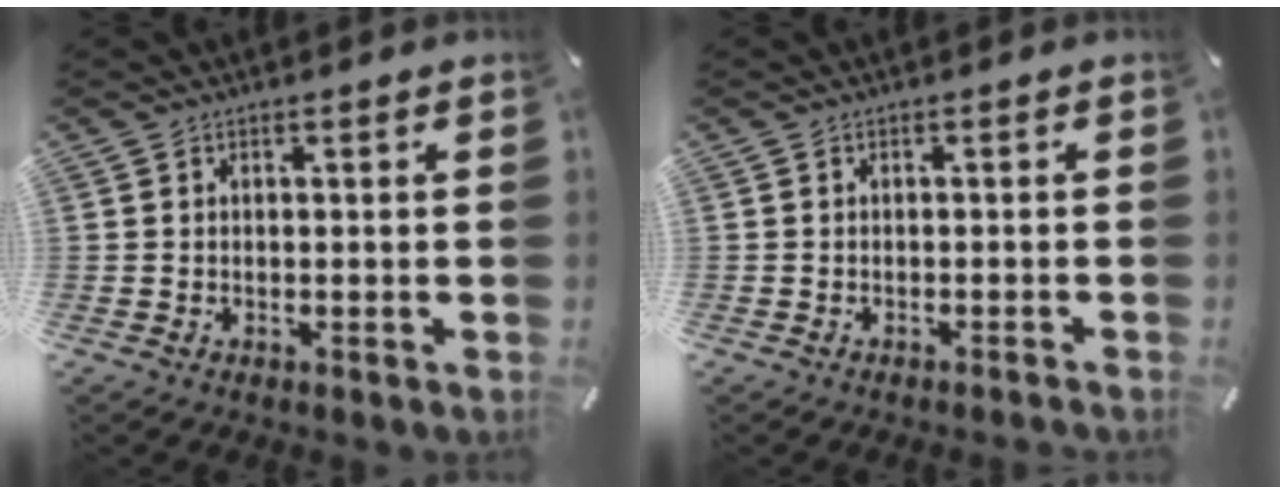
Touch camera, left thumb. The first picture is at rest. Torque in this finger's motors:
{"motor_torque": [-0.06, 0.07, 0.00, 0.00, 0.00]}